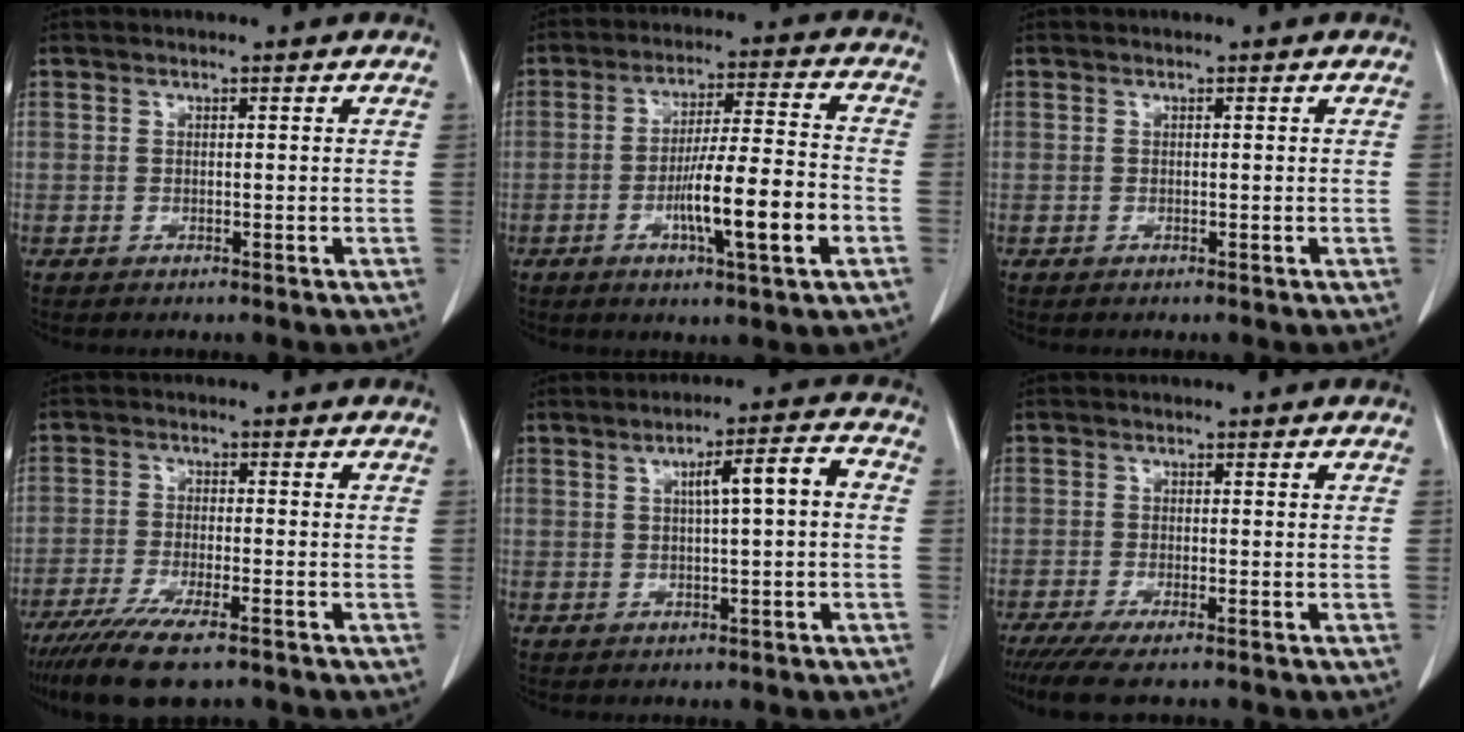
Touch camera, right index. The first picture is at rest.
{"total": 12.9, "force": [-4.1, 1.0, 12.2], "torque": [-0.204, 0.000, -0.065]}
{"total": 0.0}
{"total": 11.0, "force": [-7.7, 2.5, 7.4], "torque": [-0.128, -0.024, -0.124]}
{"total": 6.8, "force": [0.9, 1.3, 6.6], "torque": [-0.105, 0.023, 0.017]}
{"total": 6.1, "force": [-4.2, 1.4, 4.2], "torque": [-0.072, -0.015, -0.065]}